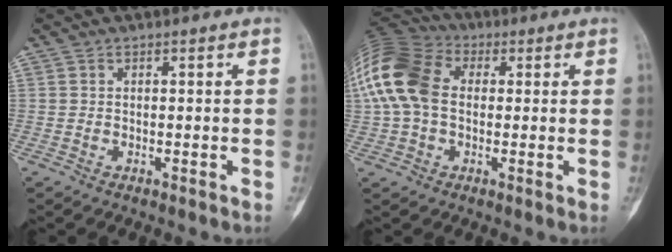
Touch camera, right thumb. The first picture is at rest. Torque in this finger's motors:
{"motor_torque": [0.64, 2.38, 0.93, -0.61, 0.39]}